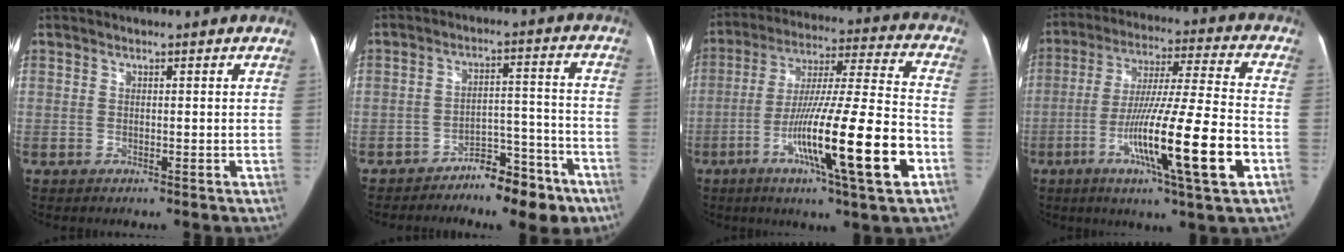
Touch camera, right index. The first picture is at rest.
{"total": 8.2, "force": [-6.2, 3.4, 4.2], "torque": [-0.043, 0.041, -0.090]}
{"total": 20.2, "force": [-7.6, 0.3, 18.8], "torque": [-0.306, -0.017, -0.128]}
{"total": 18.3, "force": [-6.4, -0.1, 17.1], "torque": [-0.290, -0.017, -0.109]}